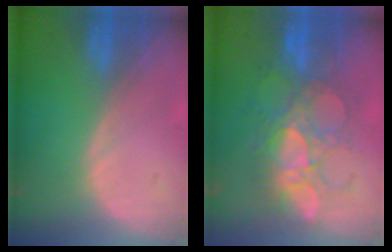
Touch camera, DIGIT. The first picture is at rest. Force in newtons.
{"total": 8.8, "press": 8.6, "slide": 1.5}